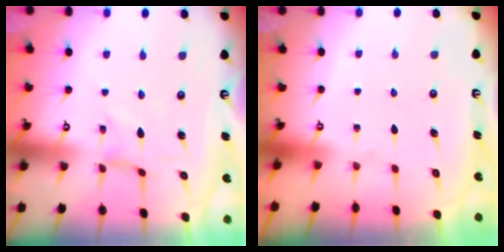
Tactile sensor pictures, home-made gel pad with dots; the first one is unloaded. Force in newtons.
{"total": 0.0}